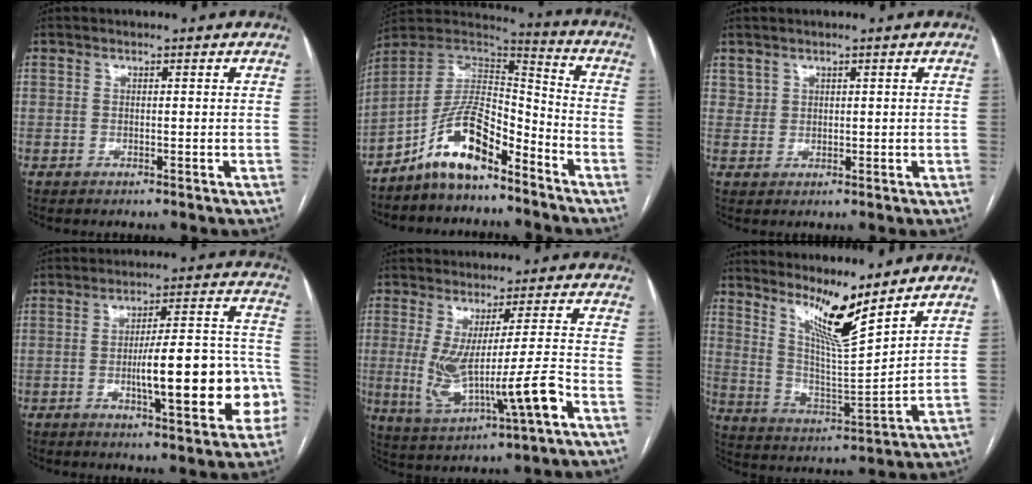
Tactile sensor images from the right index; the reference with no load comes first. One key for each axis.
{"total": 11.9, "fx": -8.1, "fy": 3.9, "fz": 7.8, "tx": -0.147, "ty": 0.027, "tz": -0.151}
{"total": 1.5, "fx": 1.0, "fy": 1.1, "fz": 0.1, "tx": 0.008, "ty": 0.005, "tz": 0.017}
{"total": 15.8, "fx": -4.4, "fy": 3.1, "fz": 14.8, "tx": -0.189, "ty": 0.032, "tz": -0.054}
{"total": 11.2, "fx": -2.4, "fy": 0.2, "fz": 11.0, "tx": -0.211, "ty": -0.011, "tz": -0.034}
{"total": 10.0, "fx": 7.6, "fy": 0.1, "fz": 6.4, "tx": -0.119, "ty": -0.020, "tz": 0.145}